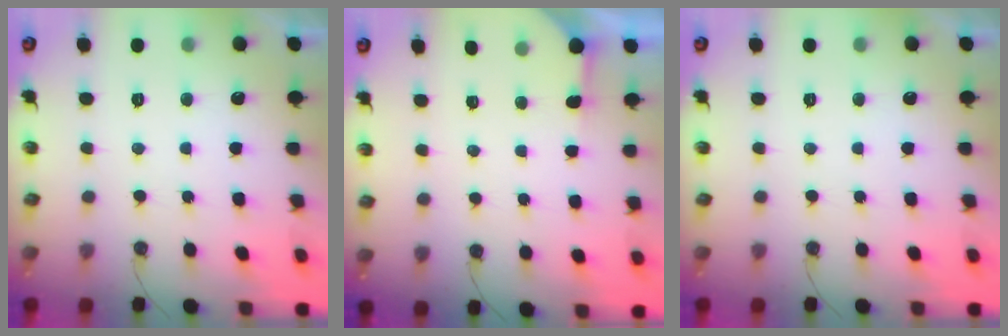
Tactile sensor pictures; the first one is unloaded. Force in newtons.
{"total": 2.8, "press": 2.8, "slide": 0.4}
{"total": 0.0}